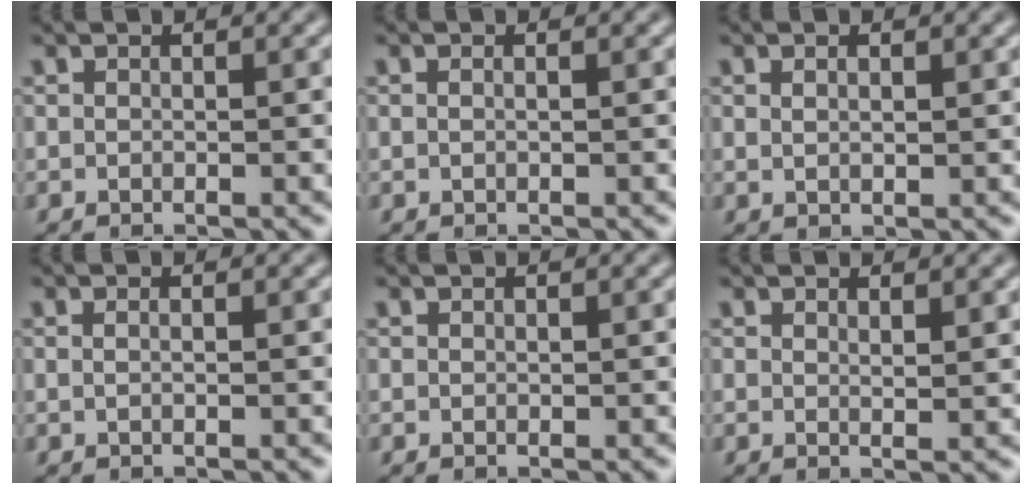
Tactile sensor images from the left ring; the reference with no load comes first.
{"total": 1.2, "force": [0.6, 0.6, 0.9], "torque": [-0.005, -0.001, -0.008]}
{"total": 1.3, "force": [0.7, 0.6, 1.0], "torque": [-0.014, -0.002, 0.012]}
{"total": 1.2, "force": [0.5, 0.6, 0.9], "torque": [-0.007, -0.003, -0.008]}
{"total": 0.0}
{"total": 1.4, "force": [0.9, 0.3, 1.0], "torque": [-0.012, -0.002, 0.012]}